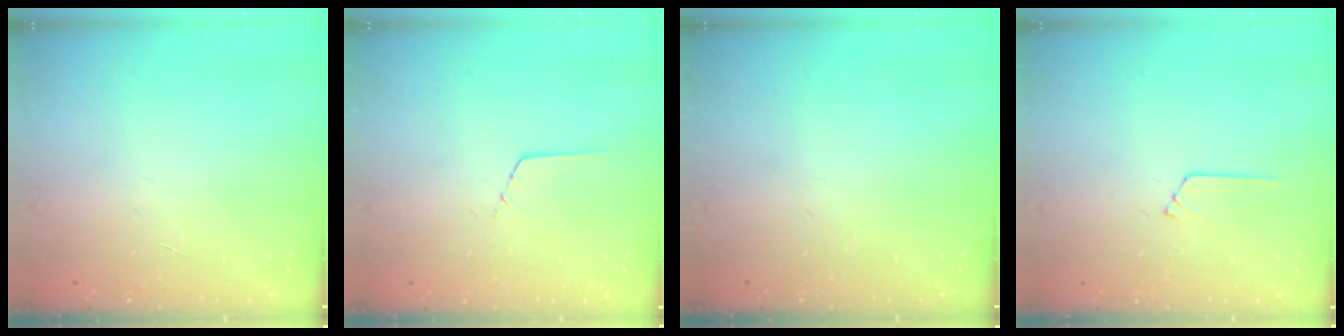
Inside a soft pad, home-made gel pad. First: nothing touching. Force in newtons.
{"total": 0.6, "press": 0.5, "slide": 0.2}
{"total": 0.0}
{"total": 5.2, "press": 5.2, "slide": 0.5}